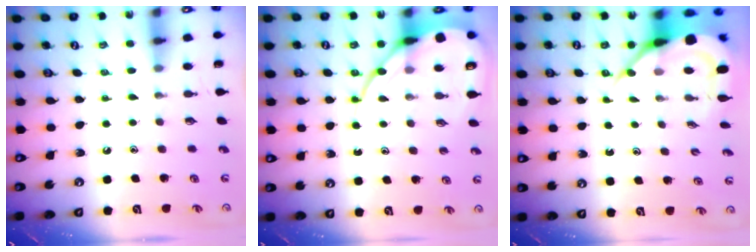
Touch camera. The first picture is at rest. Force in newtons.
{"total": 11.0, "press": 11.0, "slide": 1.1}
{"total": 8.1, "press": 8.0, "slide": 0.9}